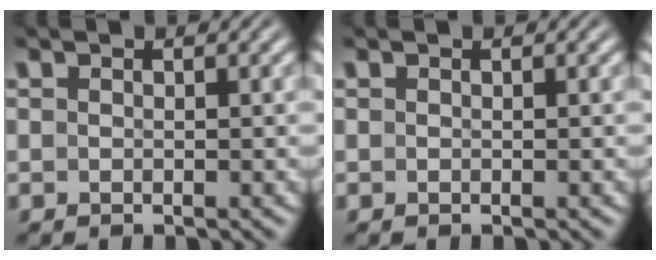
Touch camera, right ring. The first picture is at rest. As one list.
[{"total": 1.2, "force": [-0.3, -1.1, -0.4], "torque": [0.015, -0.011, 0.006]}]